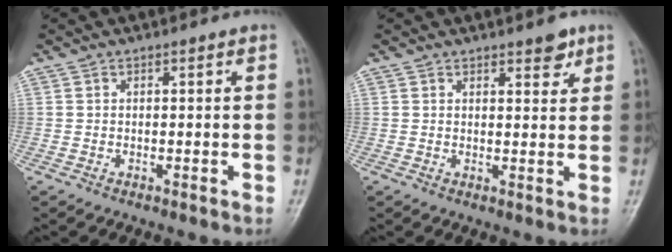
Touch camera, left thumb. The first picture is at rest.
{"total": 3.2, "force": [2.3, 1.3, 1.9], "torque": [-0.012, -0.013, 0.030]}